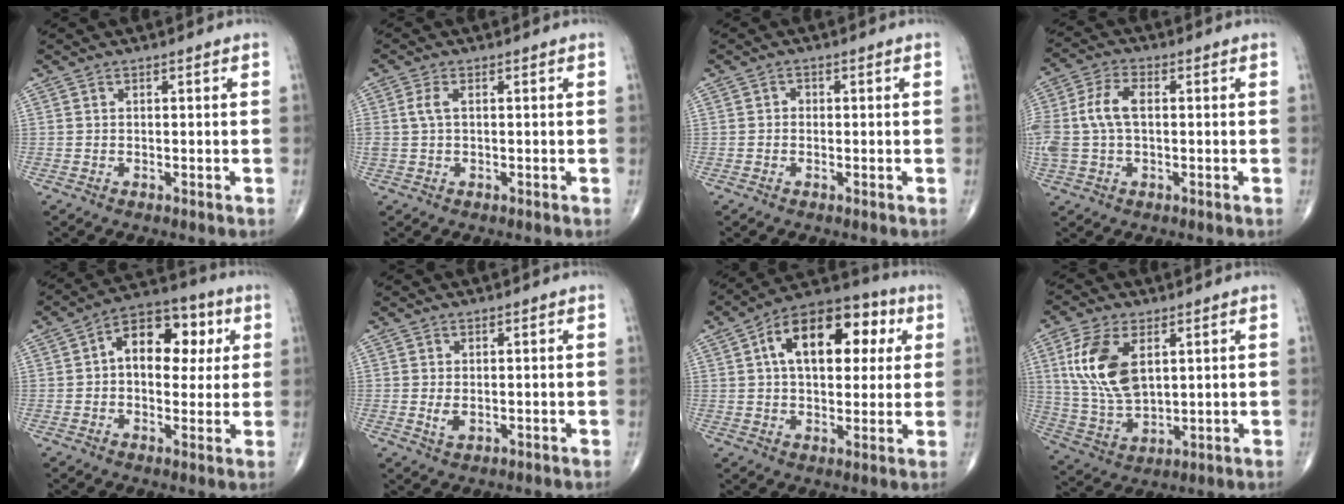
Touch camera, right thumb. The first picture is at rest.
{"total": 2.7, "force": [0.5, 1.3, 2.3], "torque": [-0.064, 0.009, 0.011]}
{"total": 0.9, "force": [-0.1, 0.8, 0.4], "torque": [0.000, 0.003, -0.006]}
{"total": 9.6, "force": [0.6, 5.5, 7.8], "torque": [-0.190, 0.021, 0.012]}
{"total": 13.1, "force": [2.6, 8.5, 9.7], "torque": [-0.103, 0.020, 0.030]}
{"total": 2.0, "force": [0.0, 1.2, 1.6], "torque": [-0.028, -0.006, 0.005]}
{"total": 18.4, "force": [5.1, 10.5, 14.3], "torque": [-0.183, 0.019, 0.069]}
{"total": 13.4, "force": [4.2, 7.2, 10.5], "torque": [-0.213, -0.014, 0.091]}